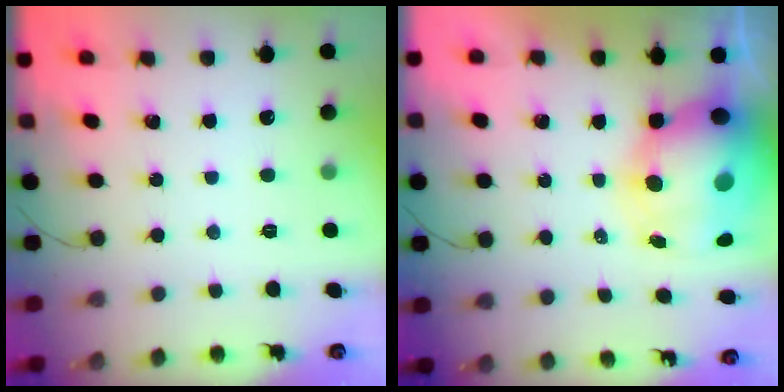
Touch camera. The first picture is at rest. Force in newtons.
{"total": 16.3, "press": 15.9, "slide": 3.8}